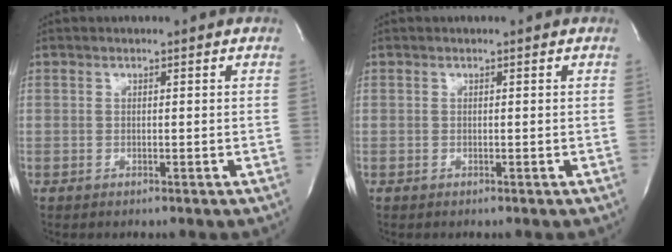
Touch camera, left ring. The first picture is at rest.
{"total": 0.0}